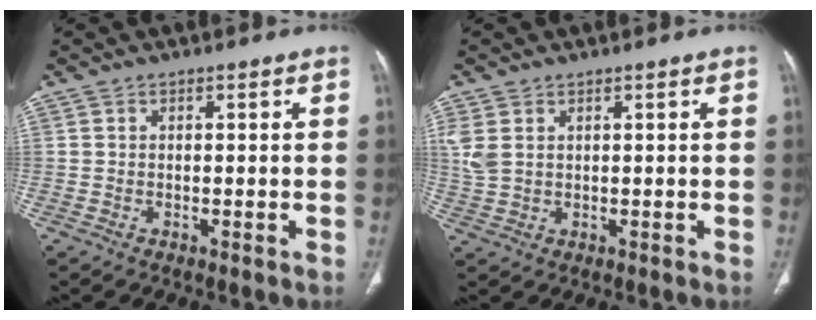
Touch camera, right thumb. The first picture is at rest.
{"total": 3.7, "force": [1.4, 2.4, 2.5], "torque": [-0.072, 0.004, 0.039]}